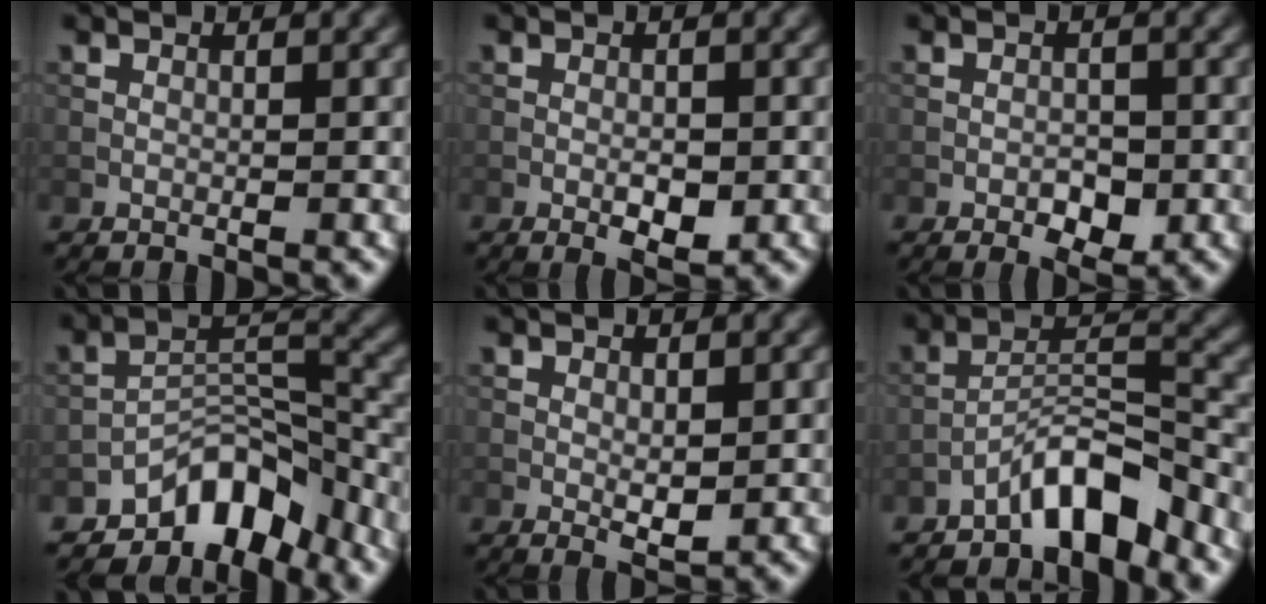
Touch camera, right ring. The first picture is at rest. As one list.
[{"total": 2.6, "force": [-0.8, 1.1, 2.2], "torque": [-0.033, 0.001, -0.014]}, {"total": 2.6, "force": [-1.1, 1.4, 1.9], "torque": [-0.028, 0.000, -0.017]}, {"total": 7.1, "force": [-5.2, 3.3, 3.6], "torque": [-0.035, 0.007, -0.098]}, {"total": 1.8, "force": [0.0, 0.9, 1.6], "torque": [-0.027, -0.006, 0.004]}, {"total": 5.7, "force": [-4.4, 1.5, 3.4], "torque": [-0.051, 0.015, -0.082]}]